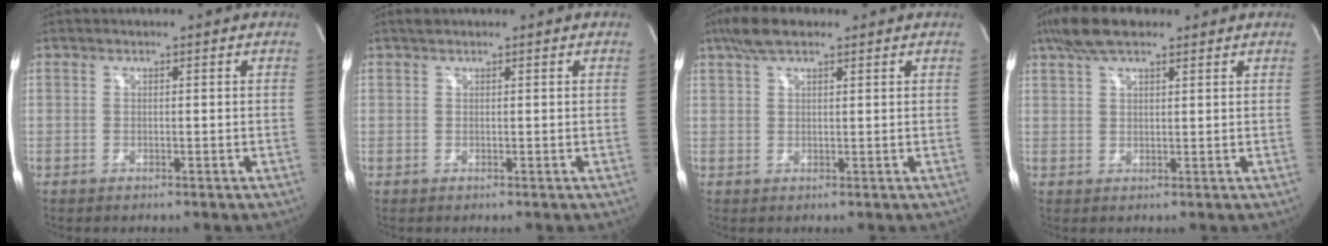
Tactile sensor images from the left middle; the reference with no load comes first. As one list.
[{"total": 0.7, "force": [0.6, 0.2, 0.3], "torque": [-0.015, 0.011, 0.015]}, {"total": 5.3, "force": [3.8, 1.7, 3.4], "torque": [-0.076, 0.020, 0.069]}, {"total": 7.3, "force": [5.3, 2.3, 4.6], "torque": [-0.097, 0.024, 0.096]}]